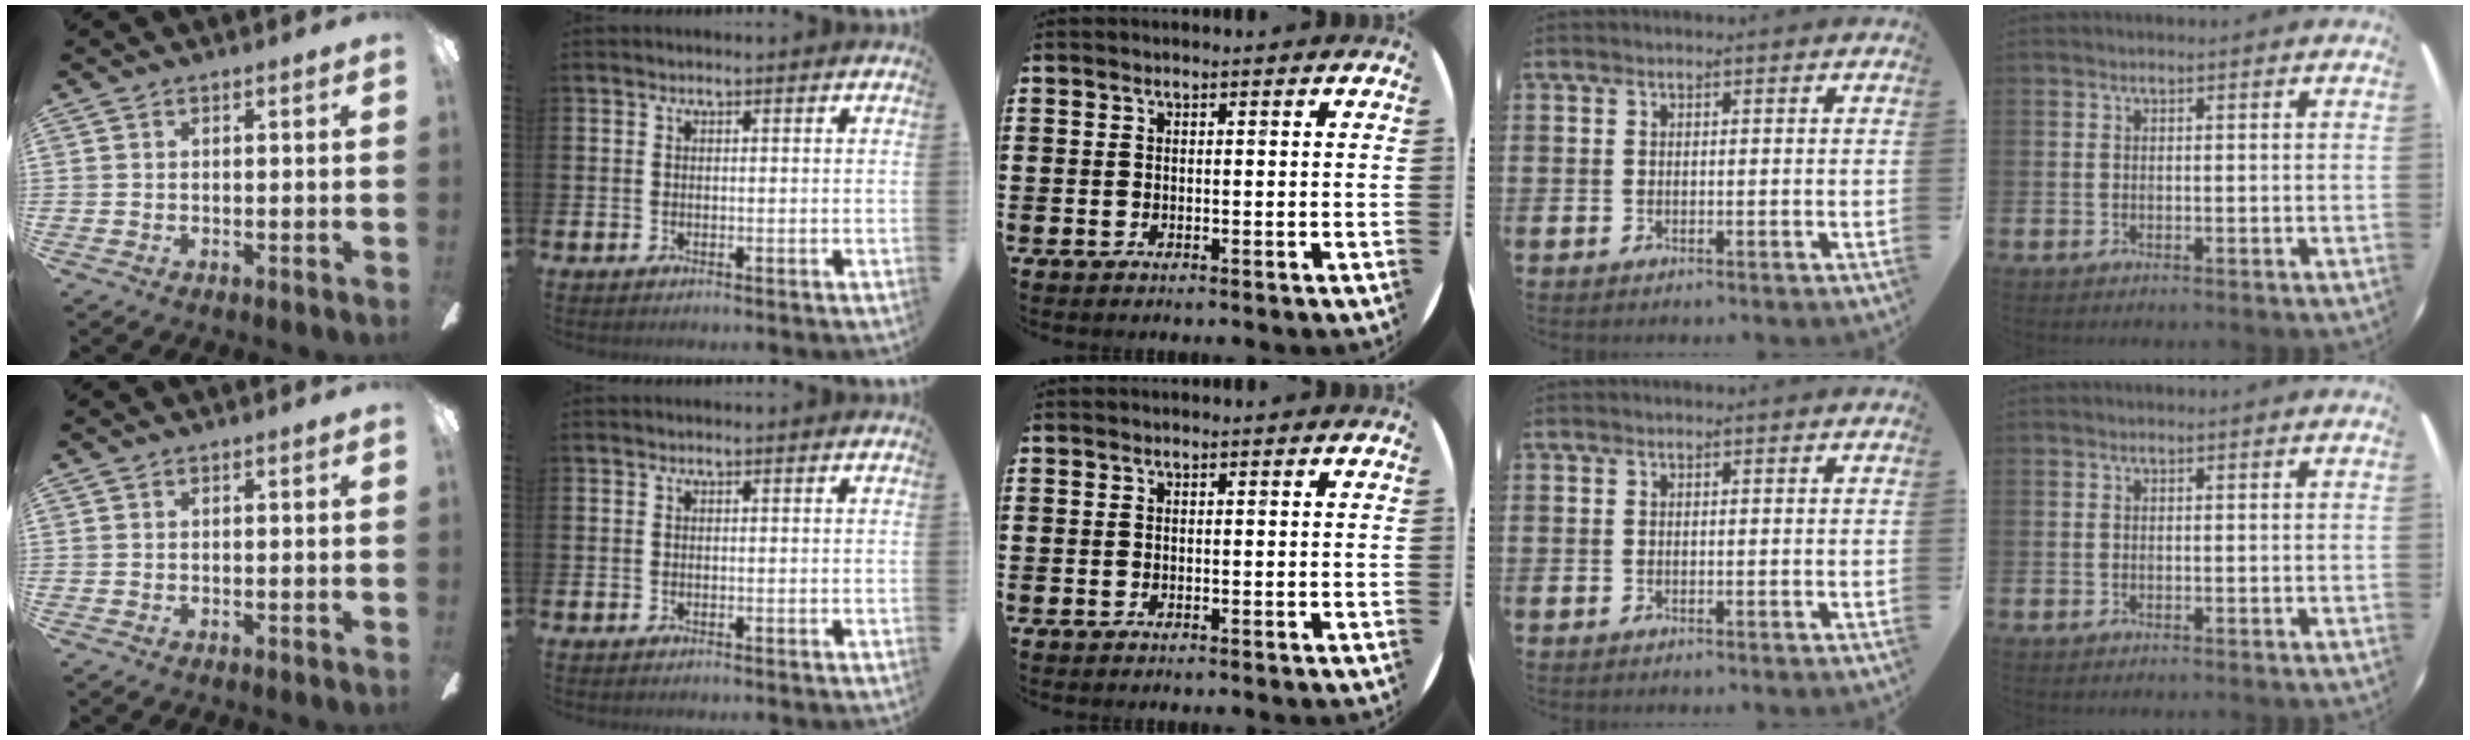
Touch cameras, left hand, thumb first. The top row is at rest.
{}